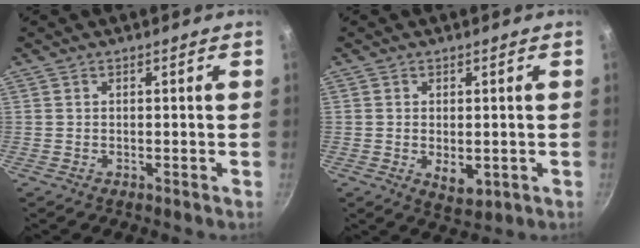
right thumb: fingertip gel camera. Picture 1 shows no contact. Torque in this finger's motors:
{"motor_torque": [-0.22, 0.16, -0.10, 0.05, 0.11]}